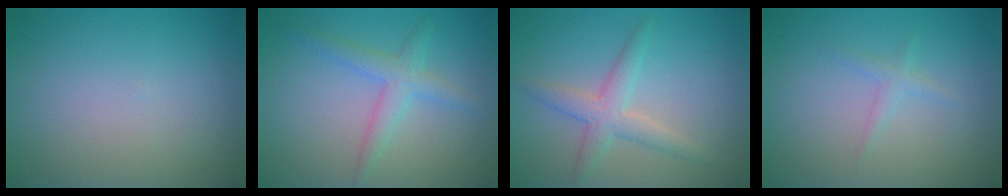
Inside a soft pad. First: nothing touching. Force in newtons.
{"total": 2.7, "press": 2.7, "slide": 0.0}
{"total": 3.0, "press": 3.0, "slide": 0.1}
{"total": 1.0, "press": 1.0, "slide": 0.1}